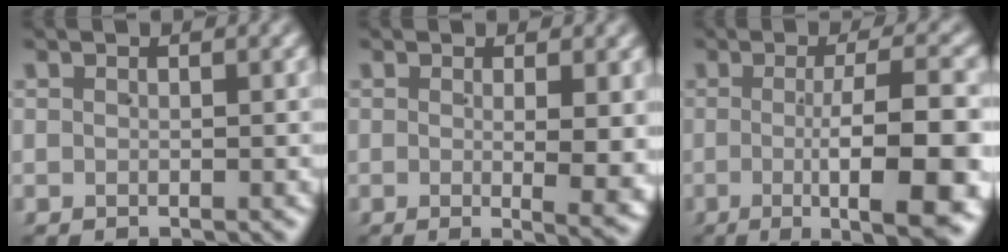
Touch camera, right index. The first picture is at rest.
{"total": 3.7, "force": [-0.3, 0.0, 3.7], "torque": [-0.046, -0.009, -0.002]}
{"total": 9.9, "force": [-3.0, 1.5, 9.4], "torque": [-0.123, 0.002, -0.046]}